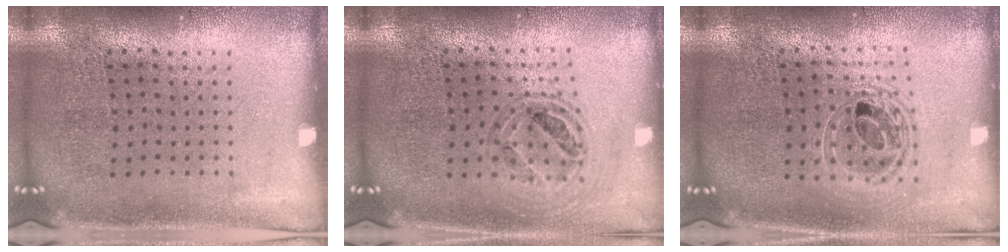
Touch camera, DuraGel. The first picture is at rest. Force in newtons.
{"total": 0.8, "press": 0.8, "slide": 0.0}
{"total": 1.6, "press": 1.3, "slide": 0.9}